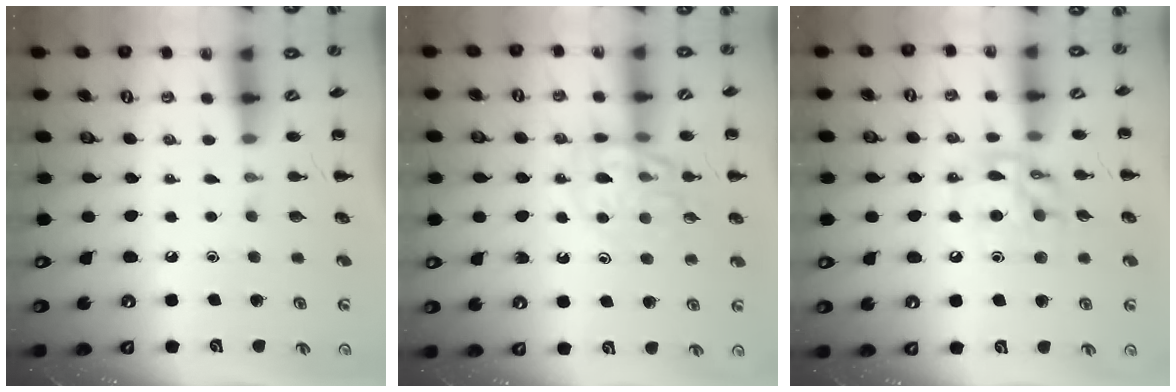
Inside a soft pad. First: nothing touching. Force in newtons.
{"total": 11.2, "press": 11.0, "slide": 1.9}
{"total": 12.9, "press": 12.7, "slide": 2.1}